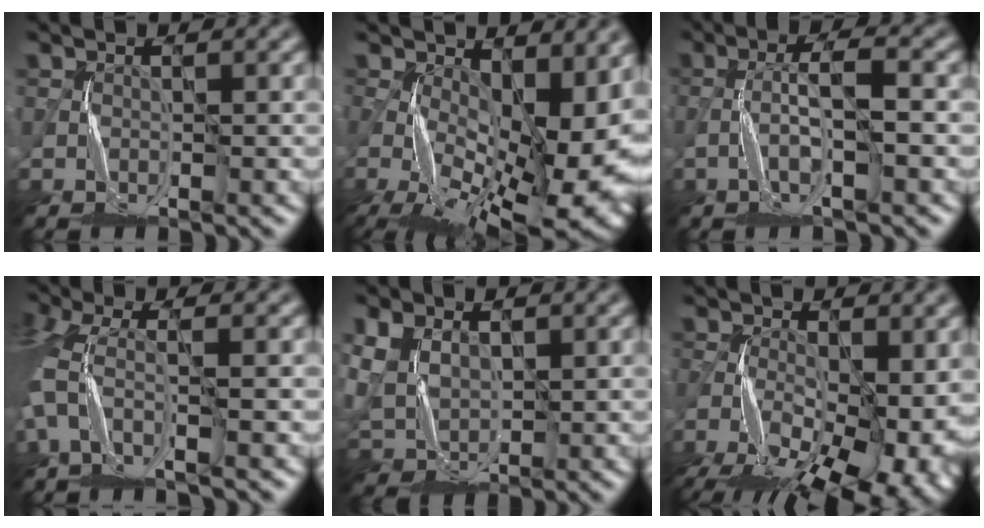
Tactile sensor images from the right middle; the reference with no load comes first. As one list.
[{"total": 17.8, "force": [-2.2, 8.7, 15.4], "torque": [-0.236, -0.034, -0.011]}, {"total": 3.3, "force": [-0.8, 0.7, 3.2], "torque": [-0.064, 0.009, -0.021]}, {"total": 4.0, "force": [-0.5, 1.6, 3.6], "torque": [-0.099, -0.007, -0.024]}, {"total": 6.1, "force": [1.6, 4.6, 3.6], "torque": [-0.111, -0.005, 0.042]}, {"total": 13.6, "force": [-5.7, 6.5, 10.4], "torque": [-0.175, -0.033, -0.081]}]